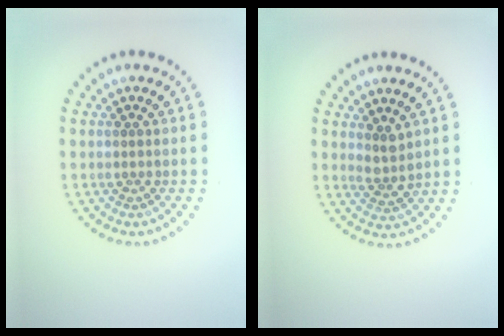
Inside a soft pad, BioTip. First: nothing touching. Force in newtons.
{"total": 1.9, "press": 1.5, "slide": 1.1}